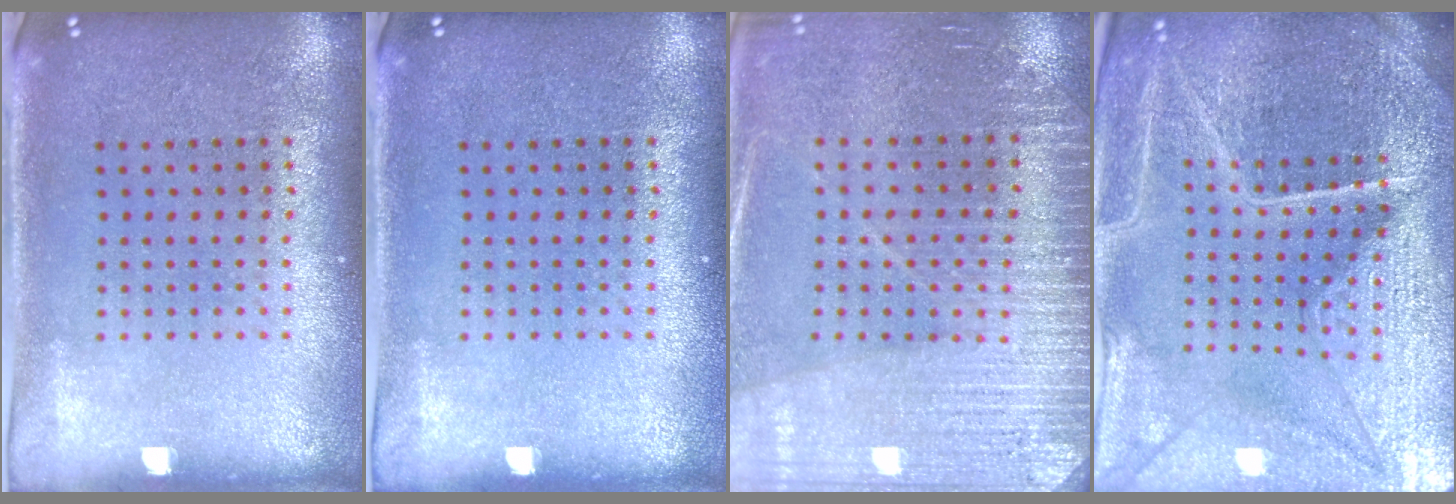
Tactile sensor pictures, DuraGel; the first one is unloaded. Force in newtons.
{"total": 0.0}
{"total": 3.1, "press": 3.0, "slide": 0.2}
{"total": 5.7, "press": 5.2, "slide": 2.2}